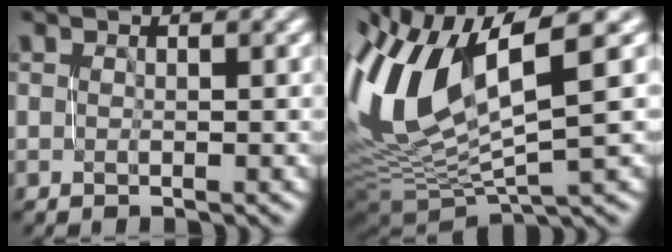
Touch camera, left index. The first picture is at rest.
{"total": 11.2, "force": [3.5, 4.5, 9.6], "torque": [-0.208, 0.005, 0.070]}